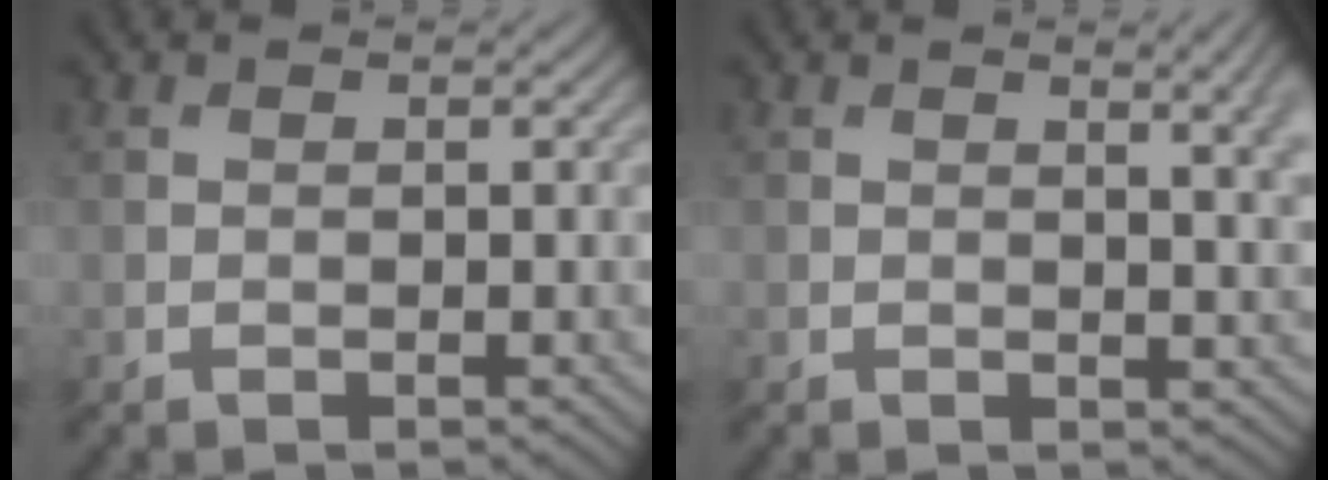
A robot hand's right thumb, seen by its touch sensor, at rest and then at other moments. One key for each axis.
{"total": 4.0, "fx": 1.5, "fy": 1.1, "fz": 3.5, "tx": -0.043, "ty": 0.006, "tz": 0.021}